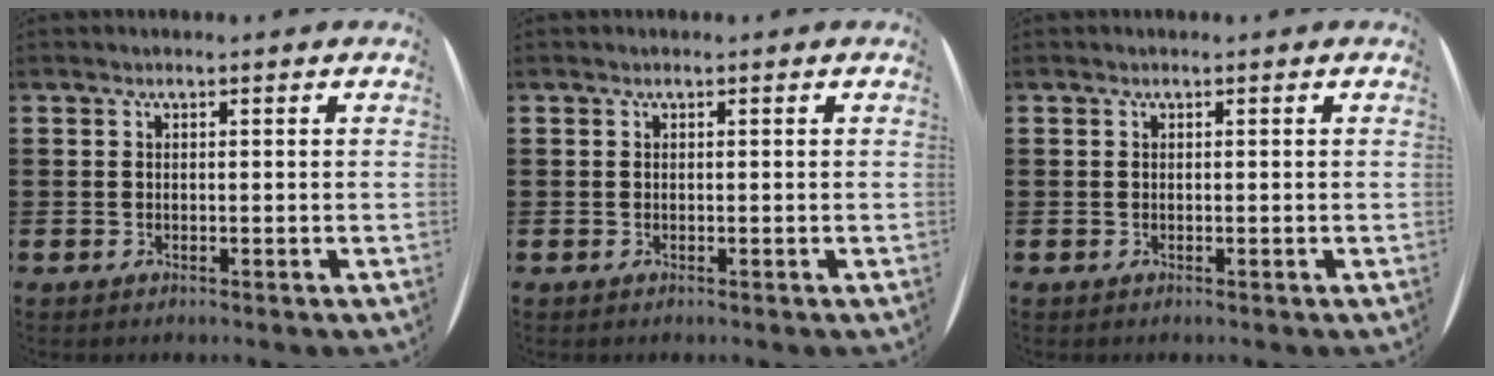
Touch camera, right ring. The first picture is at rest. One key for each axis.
{"total": 0.0}
{"total": 0.0}